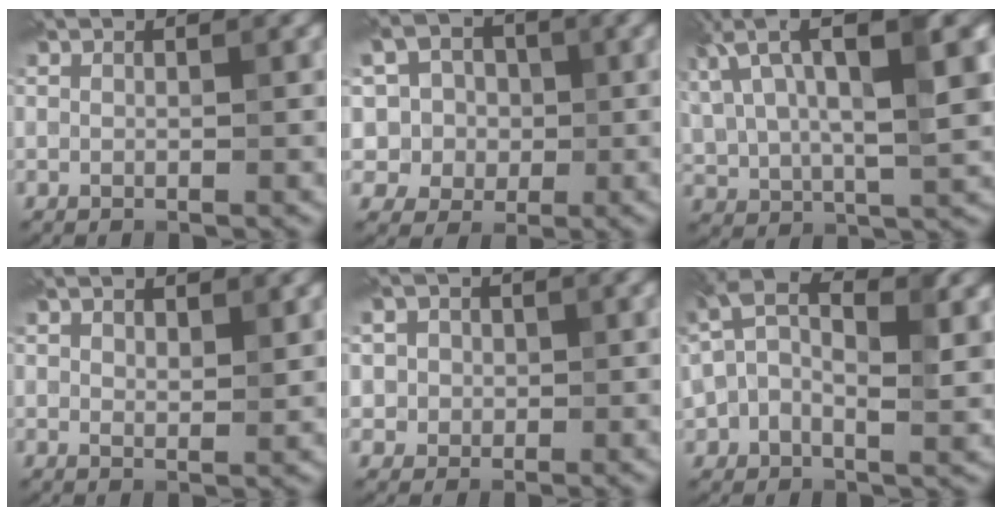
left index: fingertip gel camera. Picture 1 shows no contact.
{"total": 8.2, "force": [2.4, 6.9, 3.7], "torque": [-0.050, 0.023, -0.002]}
{"total": 12.5, "force": [6.0, 4.4, 10.1], "torque": [-0.194, 0.018, 0.104]}
{"total": 2.1, "force": [1.3, 0.8, 1.4], "torque": [-0.027, -0.005, 0.023]}
{"total": 3.5, "force": [0.8, 3.3, 1.2], "torque": [-0.014, 0.010, 0.002]}
{"total": 9.5, "force": [1.8, 5.7, 7.4], "torque": [-0.145, 0.008, 0.014]}